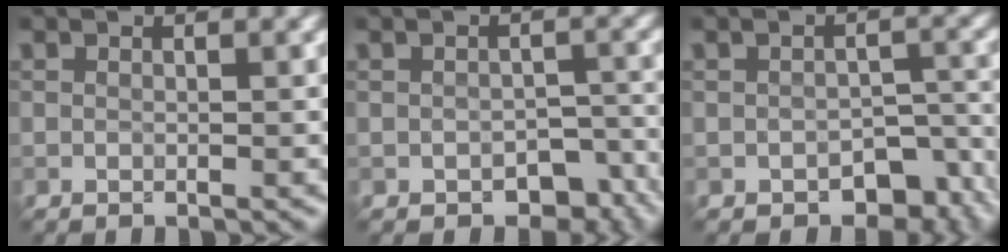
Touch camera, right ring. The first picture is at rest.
{"total": 4.3, "force": [-2.5, 2.6, 2.4], "torque": [-0.018, -0.010, -0.029]}
{"total": 5.7, "force": [-3.3, 3.3, 3.2], "torque": [-0.026, -0.017, -0.039]}